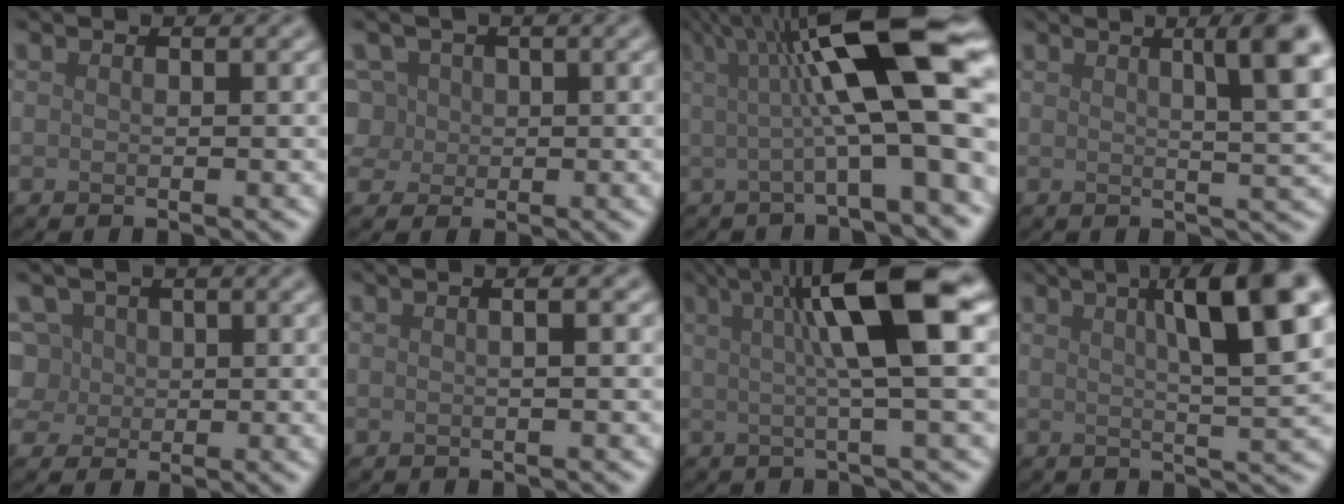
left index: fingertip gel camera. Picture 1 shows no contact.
{"total": 4.6, "force": [1.3, 4.0, 1.7], "torque": [-0.056, 0.021, 0.019]}
{"total": 12.3, "force": [1.6, 2.5, 11.9], "torque": [-0.171, 0.018, 0.022]}
{"total": 6.8, "force": [2.5, 1.4, 6.1], "torque": [-0.059, 0.015, 0.032]}
{"total": 5.9, "force": [1.9, 5.0, 2.4], "torque": [-0.065, 0.024, 0.023]}
{"total": 2.9, "force": [0.7, 1.4, 2.4], "torque": [-0.012, 0.017, -0.020]}
{"total": 8.8, "force": [2.2, 1.2, 8.5], "torque": [-0.119, 0.011, 0.031]}
{"total": 9.9, "force": [3.3, 2.1, 9.1], "torque": [-0.115, 0.015, 0.047]}